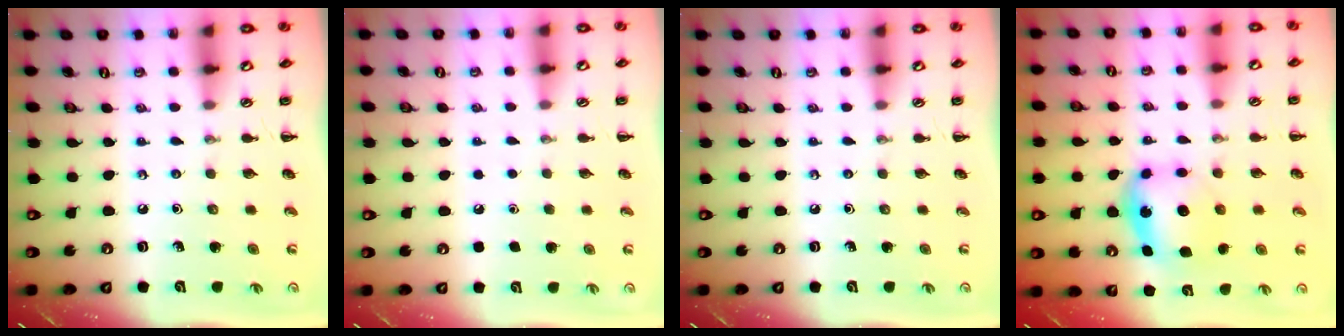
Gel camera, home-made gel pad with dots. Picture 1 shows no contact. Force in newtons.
{"total": 1.6, "press": 1.6, "slide": 0.1}
{"total": 0.0}
{"total": 6.0, "press": 6.0, "slide": 0.6}